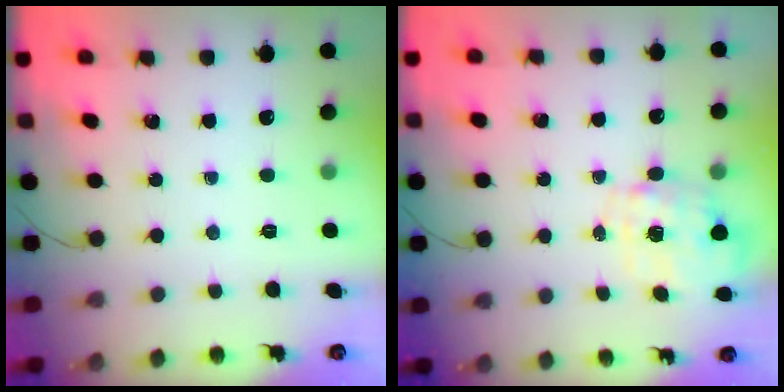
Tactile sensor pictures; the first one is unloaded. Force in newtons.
{"total": 2.8, "press": 2.7, "slide": 0.9}